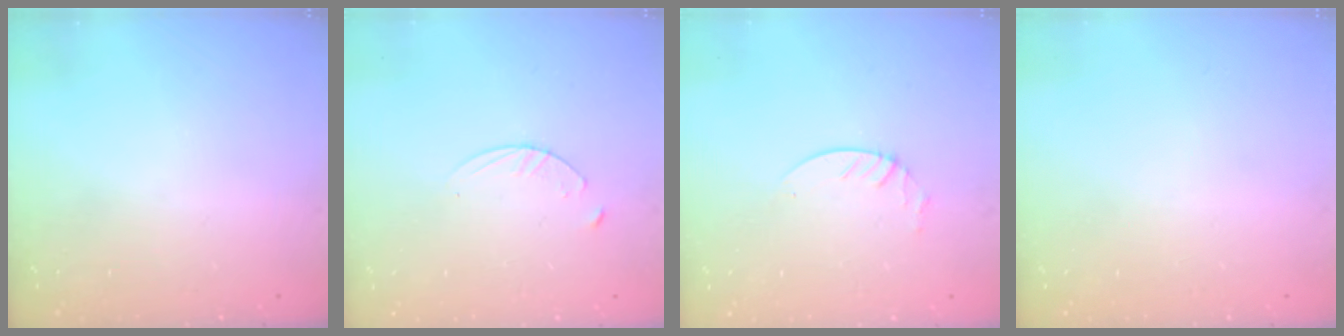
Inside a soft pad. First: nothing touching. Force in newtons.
{"total": 3.1, "press": 3.1, "slide": 0.3}
{"total": 3.3, "press": 3.2, "slide": 0.3}
{"total": 0.0}